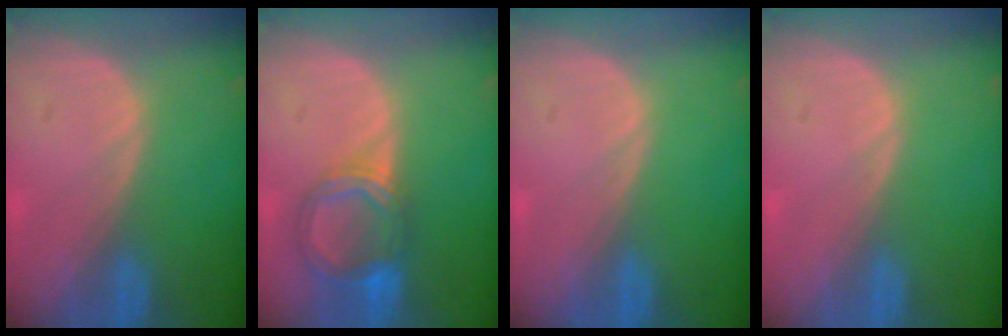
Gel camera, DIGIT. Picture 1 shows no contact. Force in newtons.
{"total": 6.2, "press": 5.7, "slide": 2.5}
{"total": 0.0}
{"total": 0.5, "press": 0.0, "slide": 0.5}